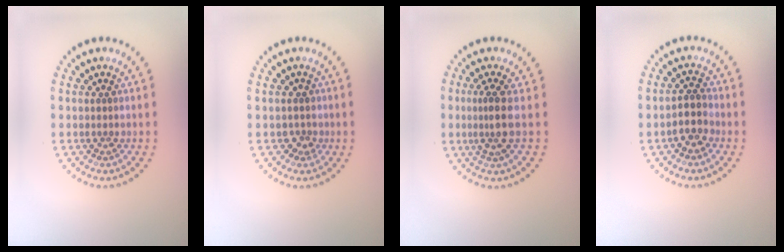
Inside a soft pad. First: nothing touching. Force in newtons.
{"total": 1.4, "press": 1.1, "slide": 0.9}
{"total": 2.5, "press": 2.0, "slide": 1.6}
{"total": 2.4, "press": 2.1, "slide": 1.1}